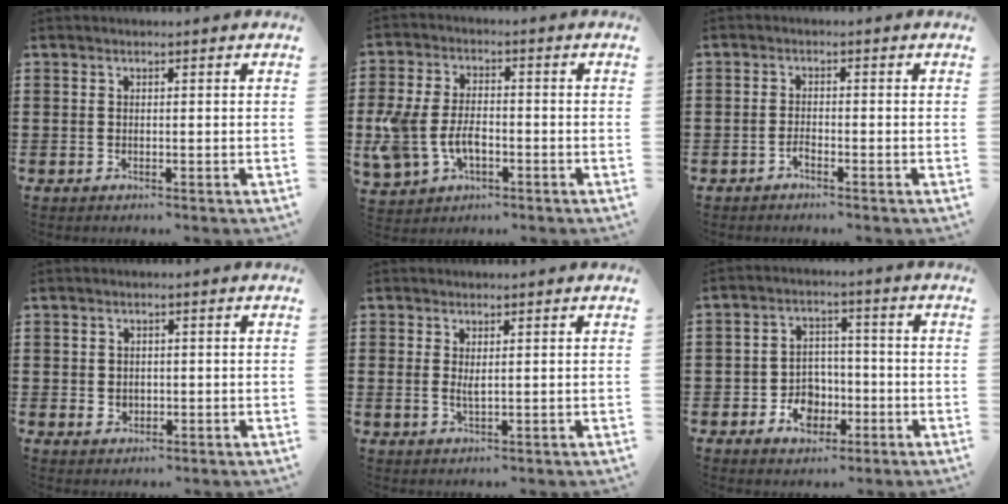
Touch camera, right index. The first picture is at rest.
{"total": 7.2, "force": [-1.8, 4.6, 5.2], "torque": [-0.134, 0.001, -0.040]}
{"total": 1.2, "force": [-1.1, 0.3, 0.4], "torque": [-0.011, -0.002, -0.020]}
{"total": 1.5, "force": [0.4, 1.4, 0.5], "torque": [-0.013, 0.008, 0.005]}
{"total": 1.6, "force": [0.9, 0.4, 1.3], "torque": [-0.027, 0.002, 0.016]}
{"total": 5.6, "force": [-2.3, 4.3, 2.7], "torque": [-0.050, 0.015, -0.040]}